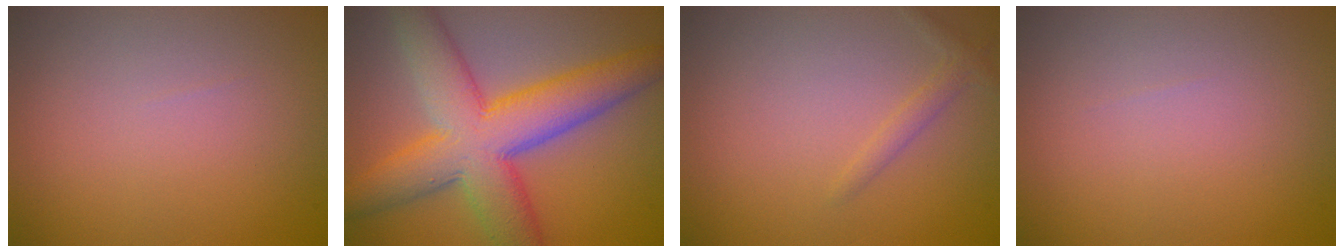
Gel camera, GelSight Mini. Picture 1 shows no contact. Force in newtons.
{"total": 10.3, "press": 10.3, "slide": 0.2}
{"total": 1.1, "press": 1.1, "slide": 0.0}
{"total": 0.0}